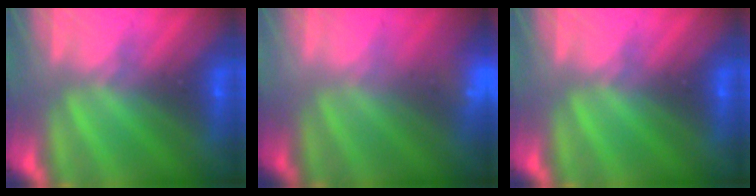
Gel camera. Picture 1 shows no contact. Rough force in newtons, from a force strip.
{"total": 2.2}
{"total": 0.0}